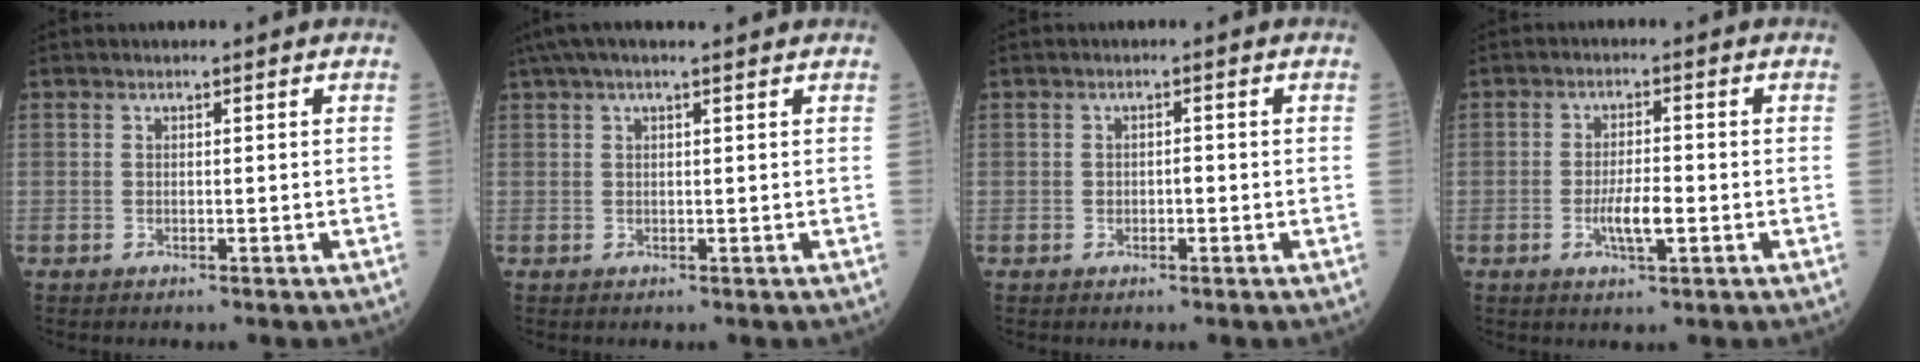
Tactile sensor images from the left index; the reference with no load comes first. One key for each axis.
{"total": 7.4, "fx": 5.9, "fy": 0.5, "fz": 4.4, "tx": -0.079, "ty": 0.048, "tz": 0.087}
{"total": 1.2, "fx": -0.3, "fy": 0.6, "fz": 1.0, "tx": -0.014, "ty": 0.003, "tz": -0.006}
{"total": 4.4, "fx": -1.3, "fy": 0.9, "fz": 4.1, "tx": -0.081, "ty": -0.002, "tz": -0.022}